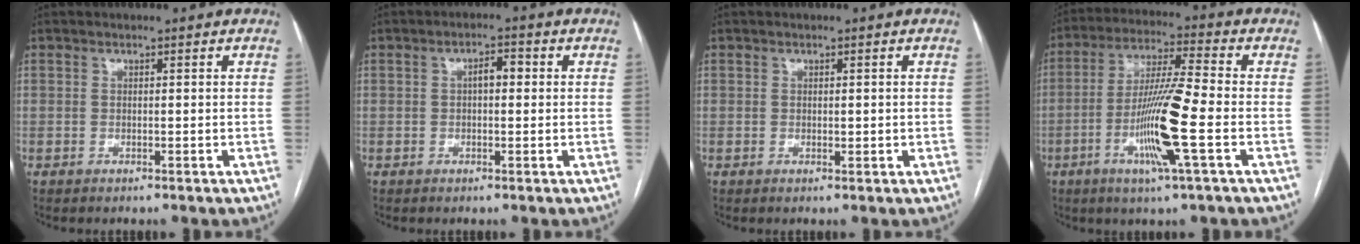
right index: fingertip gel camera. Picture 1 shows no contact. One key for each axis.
{"total": 2.8, "fx": 0.3, "fy": 1.1, "fz": 2.5, "tx": -0.040, "ty": 0.012, "tz": 0.003}
{"total": 1.0, "fx": 0.1, "fy": 0.5, "fz": 0.9, "tx": -0.015, "ty": -0.003, "tz": 0.003}
{"total": 11.3, "fx": -3.5, "fy": -0.6, "fz": 10.7, "tx": -0.212, "ty": -0.009, "tz": -0.070}